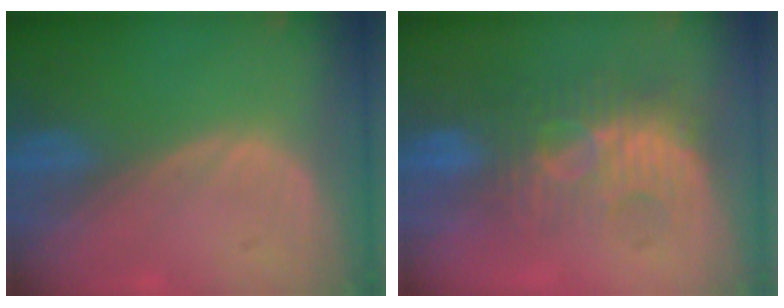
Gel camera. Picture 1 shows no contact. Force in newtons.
{"total": 8.7, "press": 8.2, "slide": 2.8}